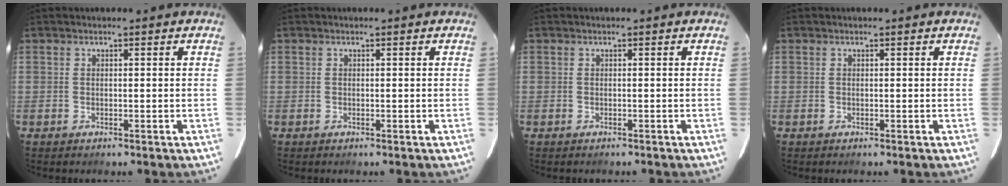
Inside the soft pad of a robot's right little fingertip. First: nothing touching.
{"total": 0.0}
{"total": 0.5, "force": [-0.5, 0.3, 0.1], "torque": [-0.003, 0.003, -0.004]}
{"total": 0.0}